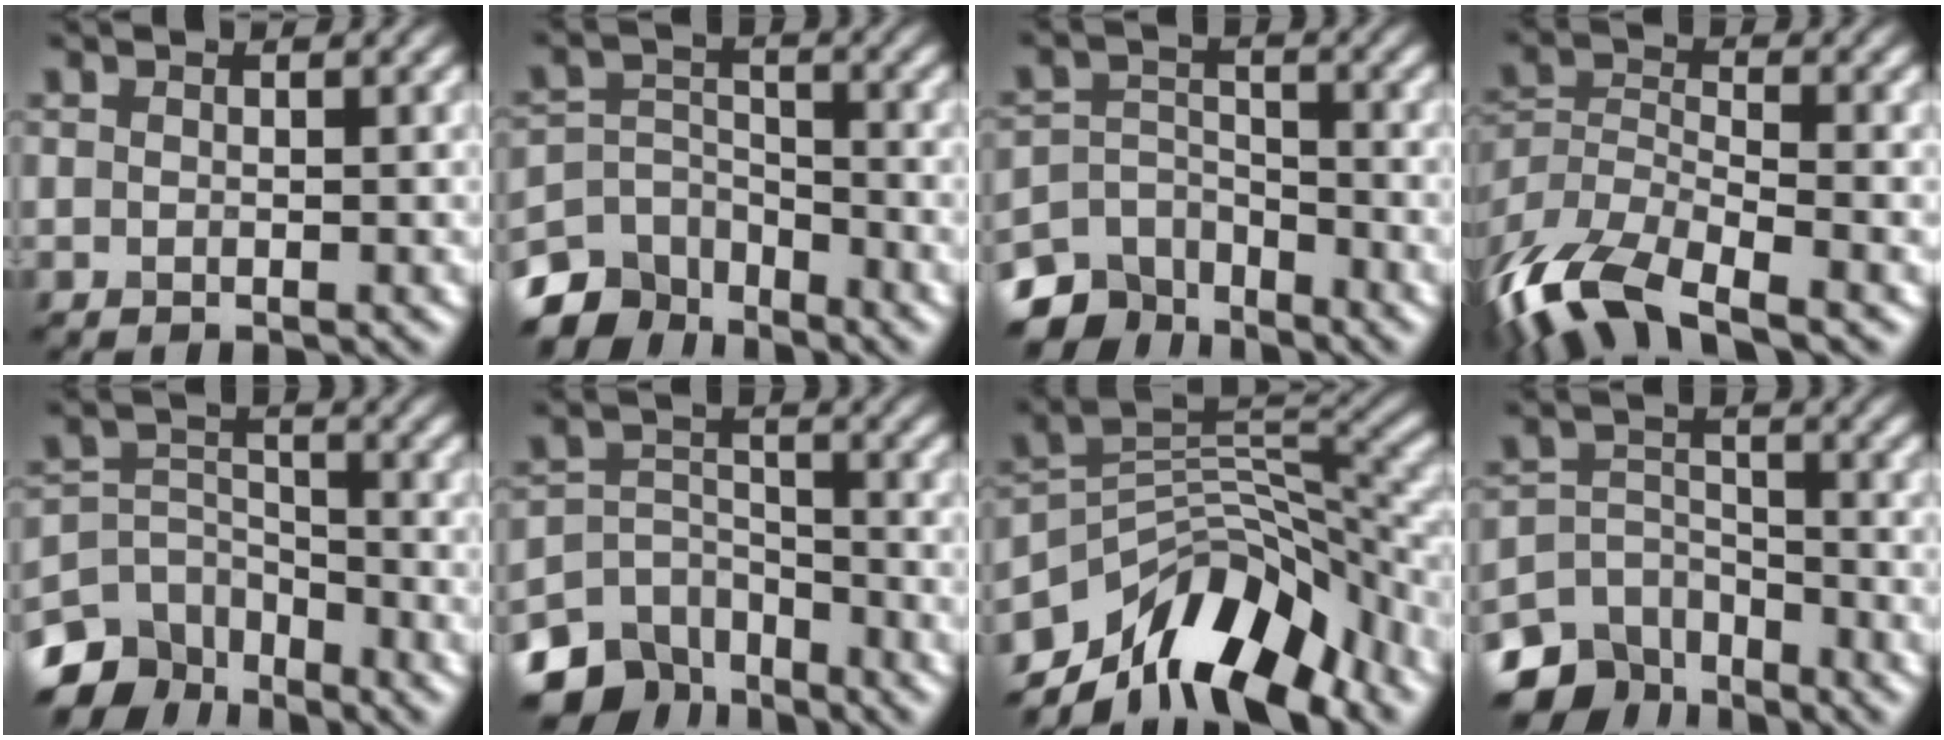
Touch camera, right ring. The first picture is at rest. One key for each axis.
{"total": 6.2, "fx": -5.0, "fy": 3.1, "fz": 1.8, "tx": -0.028, "ty": -0.005, "tz": -0.102}
{"total": 6.3, "fx": -5.2, "fy": 3.1, "fz": 1.5, "tx": -0.017, "ty": -0.007, "tz": -0.100}
{"total": 10.5, "fx": -7.7, "fy": 3.7, "fz": 6.1, "tx": -0.131, "ty": -0.017, "tz": -0.150}
{"total": 6.8, "fx": -5.3, "fy": 3.6, "fz": 2.1, "tx": -0.037, "ty": -0.010, "tz": -0.104}
{"total": 8.0, "fx": -6.3, "fy": 4.5, "fz": 2.0, "tx": -0.017, "ty": -0.004, "tz": -0.109}
{"total": 10.3, "fx": -7.0, "fy": 4.9, "fz": 5.6, "tx": -0.075, "ty": 0.006, "tz": -0.130}
{"total": 7.1, "fx": -5.8, "fy": 3.8, "fz": 1.8, "tx": -0.017, "ty": -0.006, "tz": -0.106}